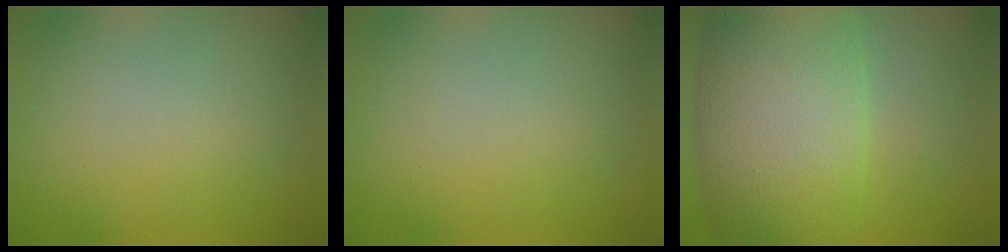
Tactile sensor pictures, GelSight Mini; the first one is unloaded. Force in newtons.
{"total": 0.0}
{"total": 11.5, "press": 11.5, "slide": 0.6}